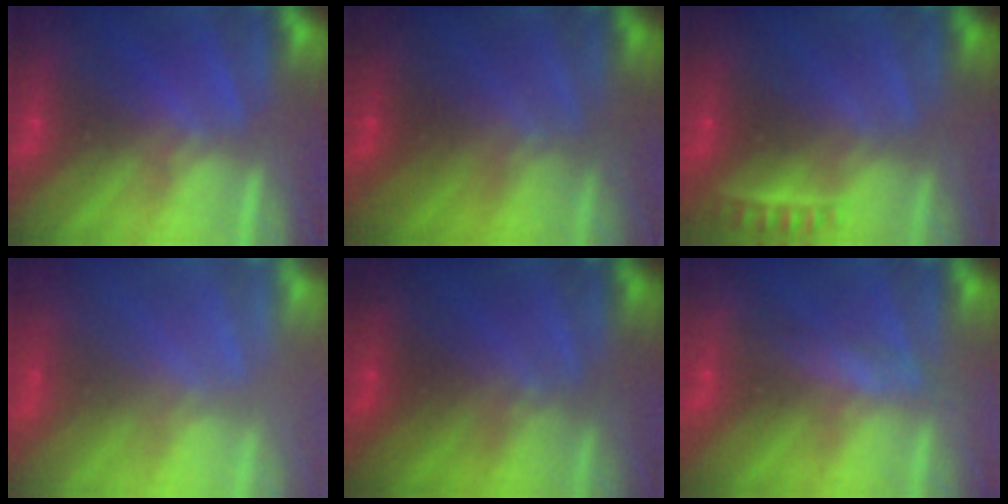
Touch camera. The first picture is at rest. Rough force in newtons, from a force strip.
{"total": 1.9}
{"total": 2.3}
{"total": 8.4}
{"total": 1.8}
{"total": 2.4}